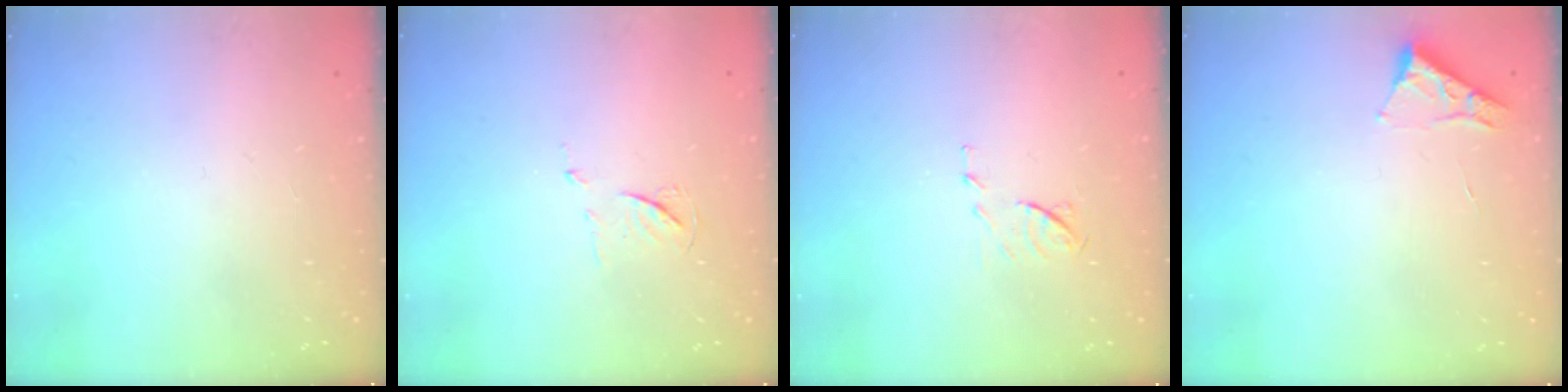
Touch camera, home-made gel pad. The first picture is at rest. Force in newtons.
{"total": 5.6, "press": 5.6, "slide": 0.8}
{"total": 6.9, "press": 6.9, "slide": 0.7}
{"total": 3.4, "press": 3.3, "slide": 0.5}